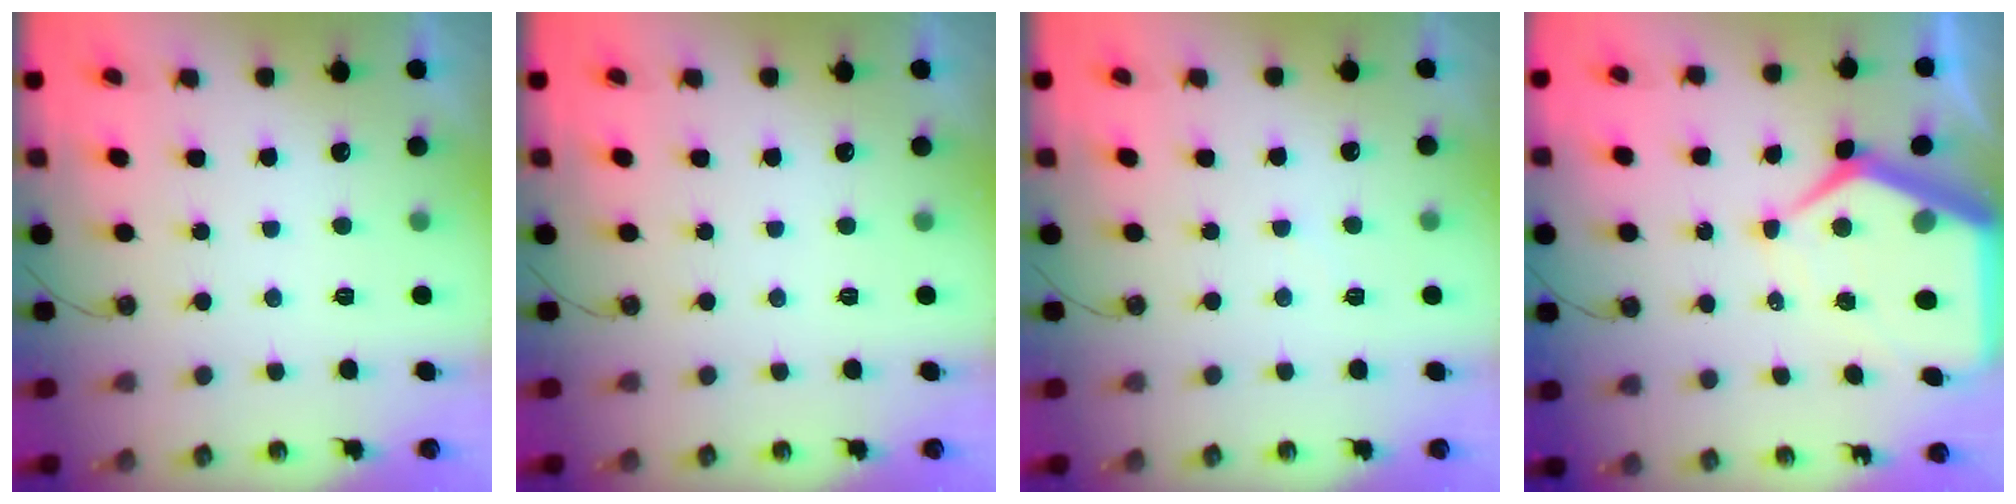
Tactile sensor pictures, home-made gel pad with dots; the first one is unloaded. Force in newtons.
{"total": 0.0}
{"total": 2.2, "press": 2.2, "slide": 0.3}
{"total": 14.7, "press": 14.6, "slide": 1.3}